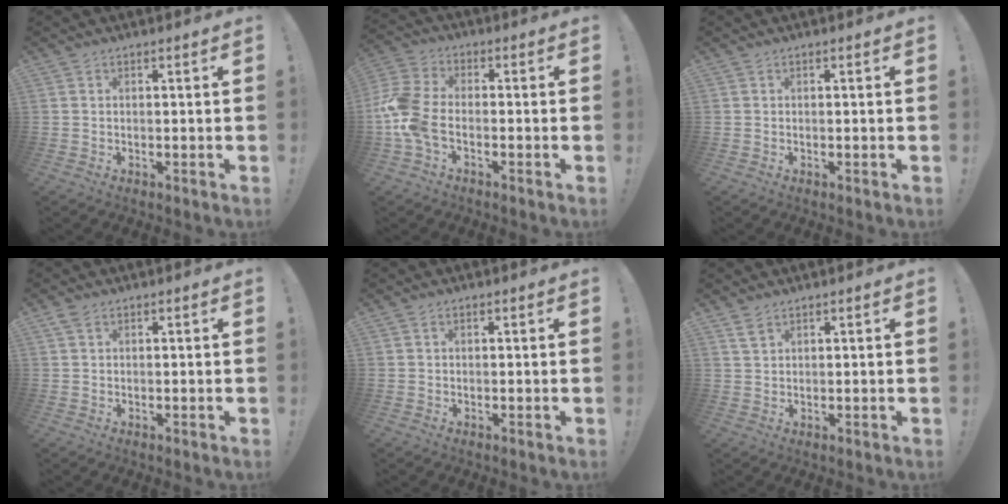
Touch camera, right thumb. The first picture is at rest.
{"total": 11.6, "force": [-2.8, 7.2, 8.7], "torque": [-0.200, 0.011, -0.049]}
{"total": 0.0}
{"total": 2.0, "force": [1.1, 1.2, 1.2], "torque": [-0.017, 0.001, 0.018]}
{"total": 0.6, "force": [0.2, 0.5, 0.3], "torque": [-0.006, 0.003, 0.004]}
{"total": 2.9, "force": [2.0, 1.2, 1.6], "torque": [-0.021, -0.010, 0.036]}